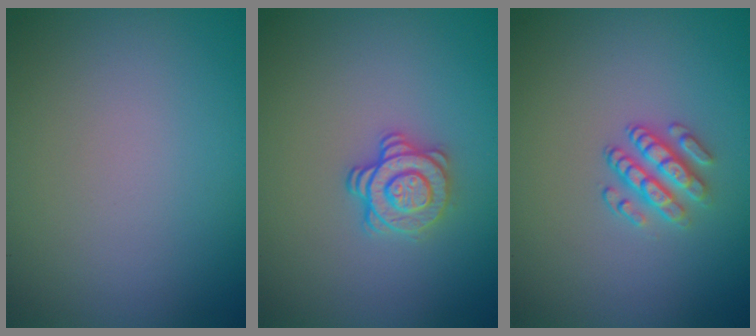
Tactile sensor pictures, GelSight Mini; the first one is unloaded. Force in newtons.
{"total": 2.9, "press": 2.5, "slide": 1.4}
{"total": 2.3, "press": 1.9, "slide": 1.4}